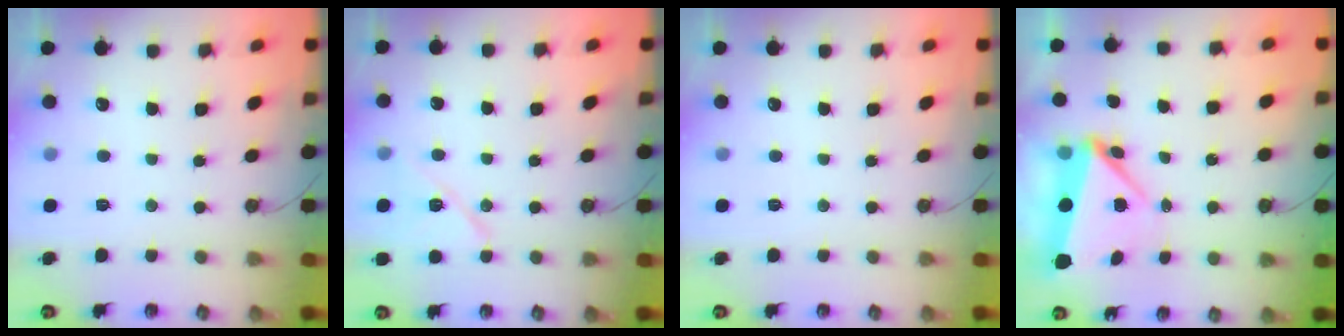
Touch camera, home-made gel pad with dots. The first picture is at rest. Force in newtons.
{"total": 11.0, "press": 10.9, "slide": 0.9}
{"total": 0.0}
{"total": 5.4, "press": 5.0, "slide": 1.9}